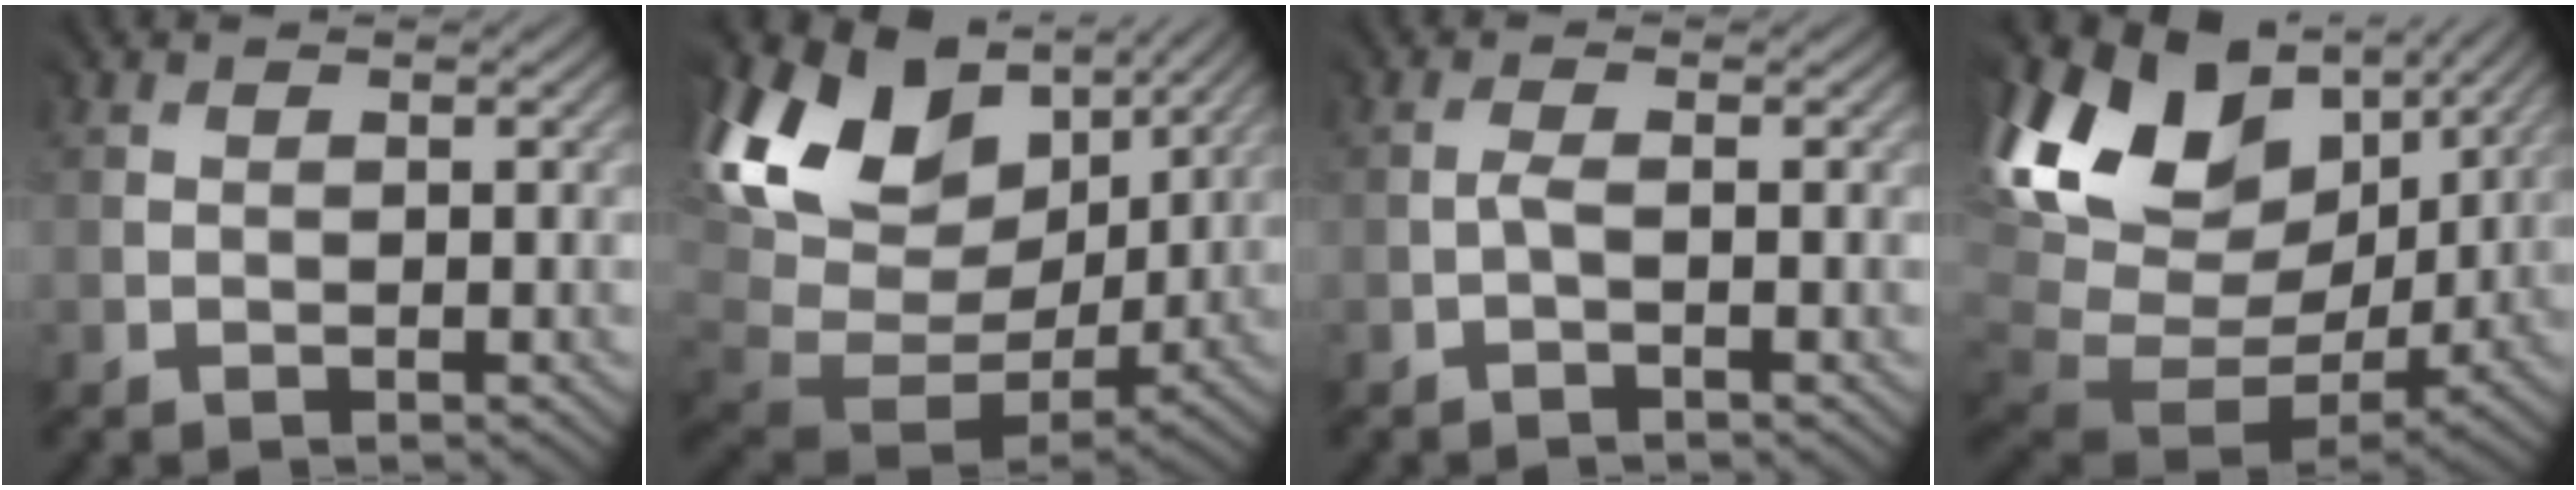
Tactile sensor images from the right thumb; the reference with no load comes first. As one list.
[{"total": 15.7, "force": [6.1, 11.4, 8.9], "torque": [-0.193, -0.009, 0.142]}, {"total": 0.8, "force": [-0.6, -0.3, 0.4], "torque": [-0.013, 0.003, -0.013]}, {"total": 16.4, "force": [5.0, 11.9, 10.1], "torque": [-0.203, -0.024, 0.130]}]